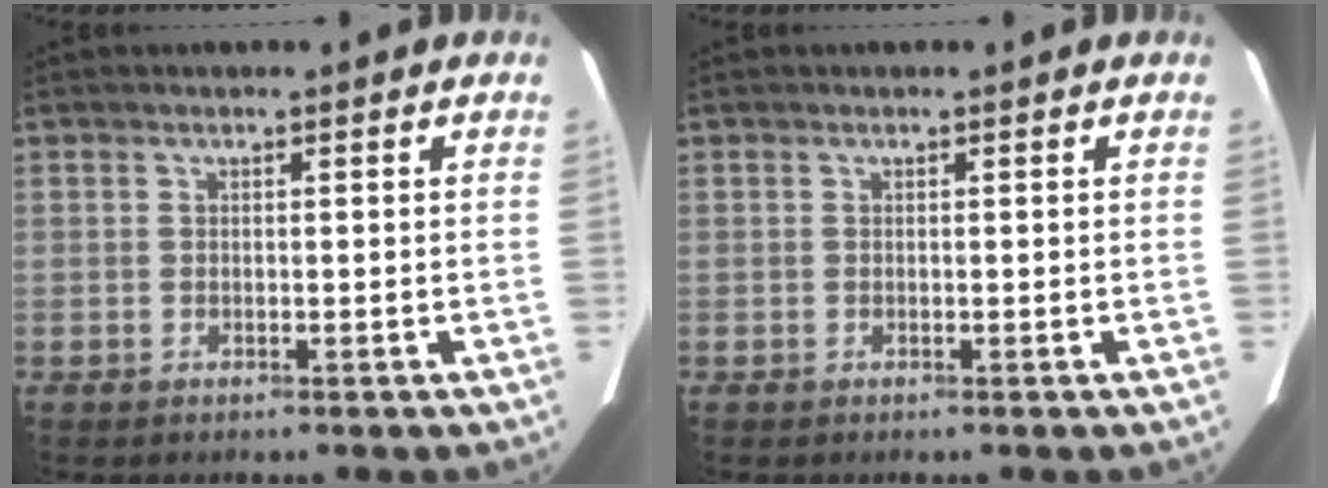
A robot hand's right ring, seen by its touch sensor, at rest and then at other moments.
{"total": 0.0}